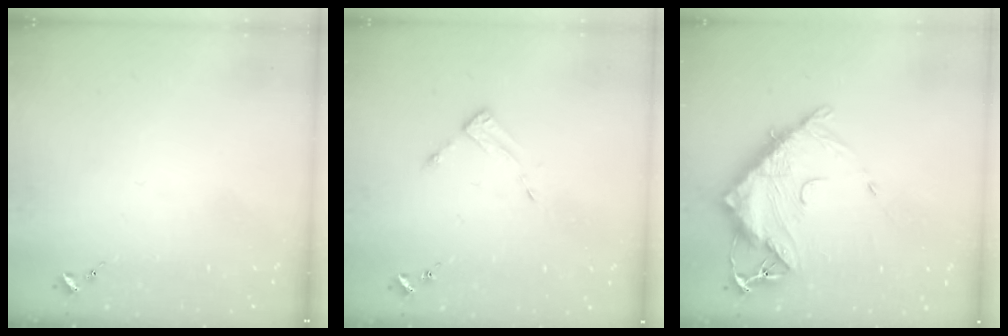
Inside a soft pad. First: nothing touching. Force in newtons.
{"total": 3.1, "press": 3.1, "slide": 0.3}
{"total": 14.5, "press": 14.4, "slide": 1.4}